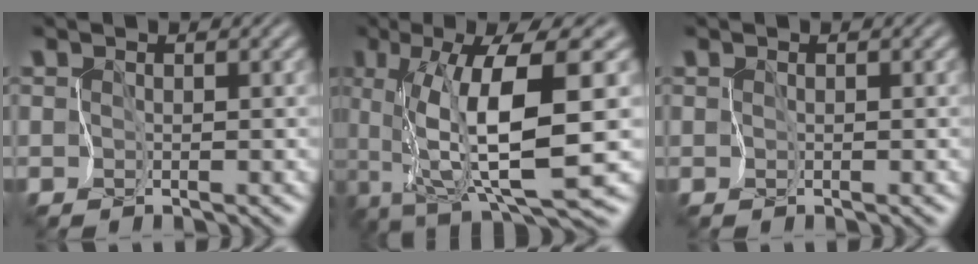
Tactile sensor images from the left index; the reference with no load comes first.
{"total": 9.9, "force": [0.8, 1.7, 9.7], "torque": [-0.152, -0.005, 0.020]}
{"total": 0.0}